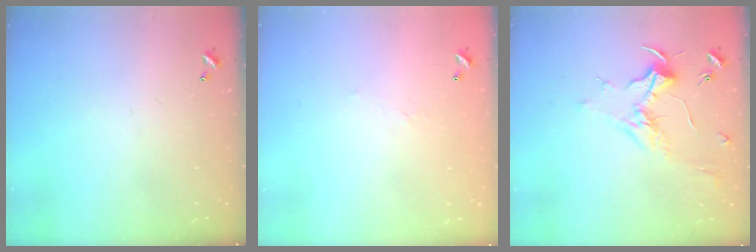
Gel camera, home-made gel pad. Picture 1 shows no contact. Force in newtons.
{"total": 6.1, "press": 6.1, "slide": 0.6}
{"total": 1.8, "press": 1.7, "slide": 0.6}